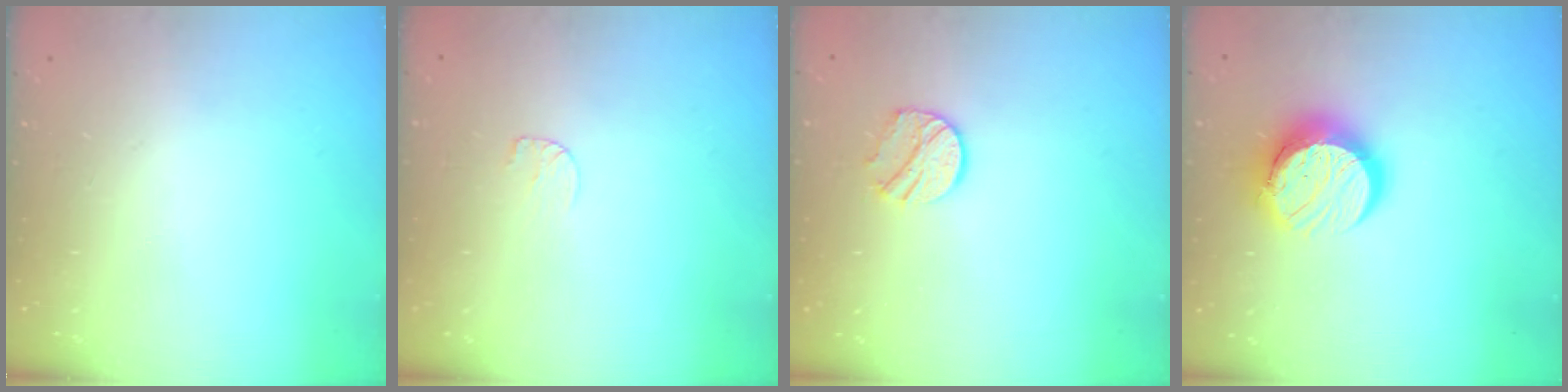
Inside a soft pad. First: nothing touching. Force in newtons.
{"total": 3.5, "press": 3.5, "slide": 0.3}
{"total": 8.7, "press": 8.7, "slide": 0.2}
{"total": 12.4, "press": 12.4, "slide": 1.0}